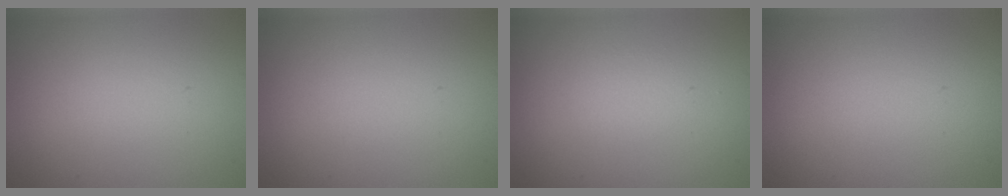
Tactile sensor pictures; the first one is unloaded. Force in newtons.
{"total": 0.0}
{"total": 0.7, "press": 0.7, "slide": 0.0}
{"total": 0.0}